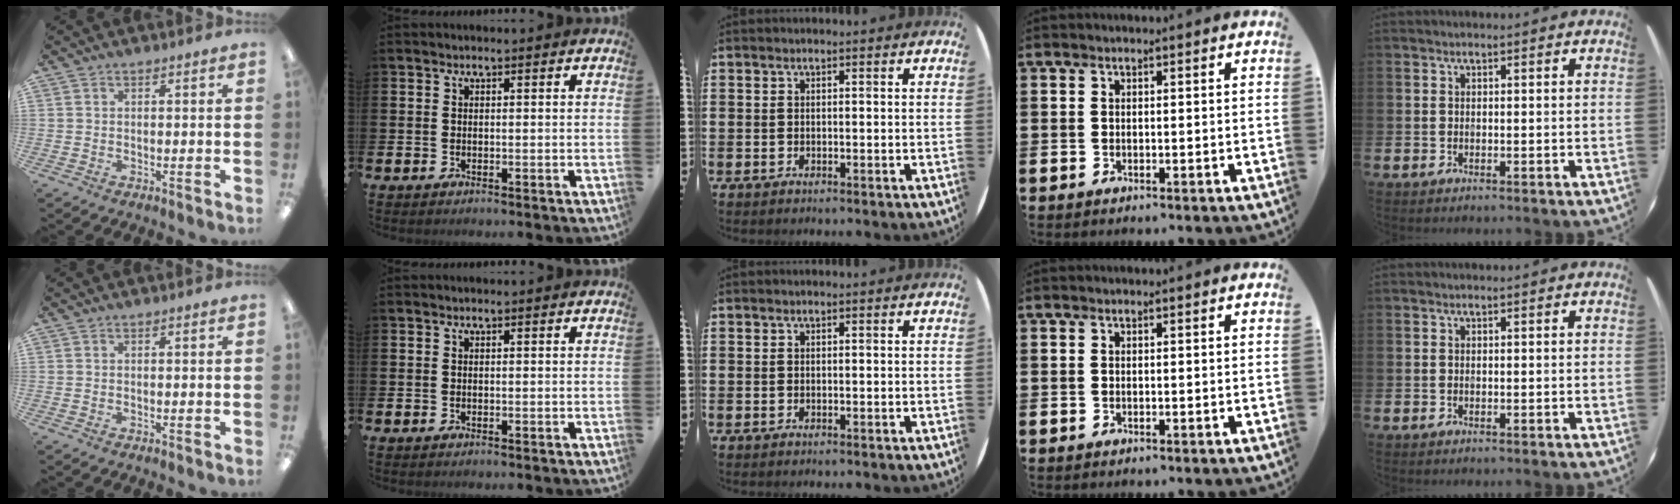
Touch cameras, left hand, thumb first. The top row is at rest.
{}